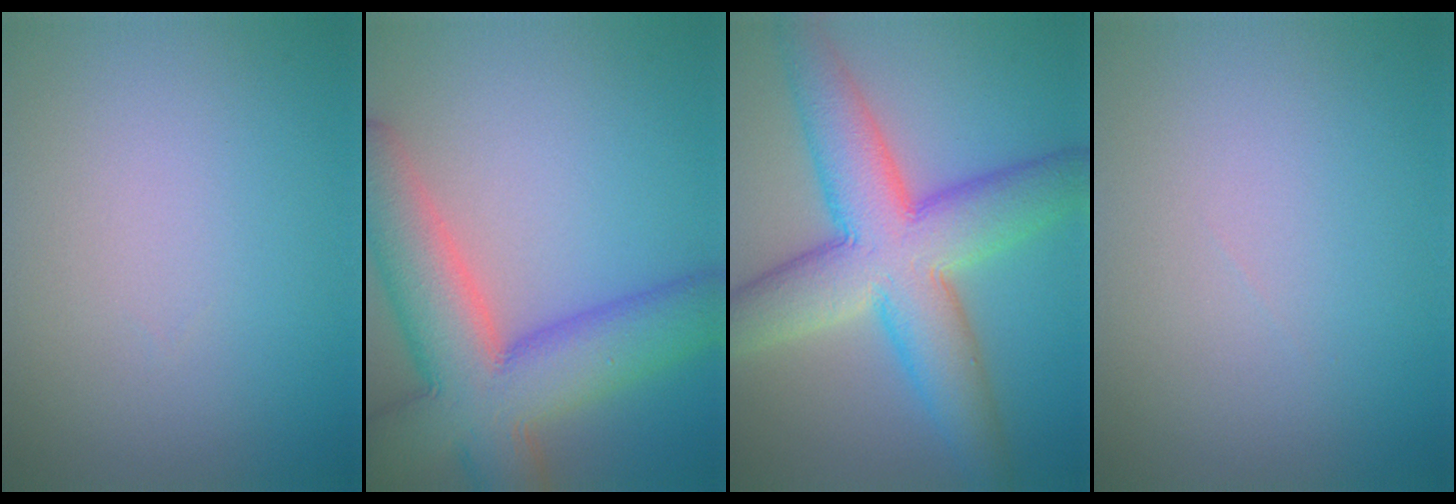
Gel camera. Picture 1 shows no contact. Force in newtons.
{"total": 11.1, "press": 11.1, "slide": 0.7}
{"total": 10.6, "press": 10.6, "slide": 0.3}
{"total": 0.0}